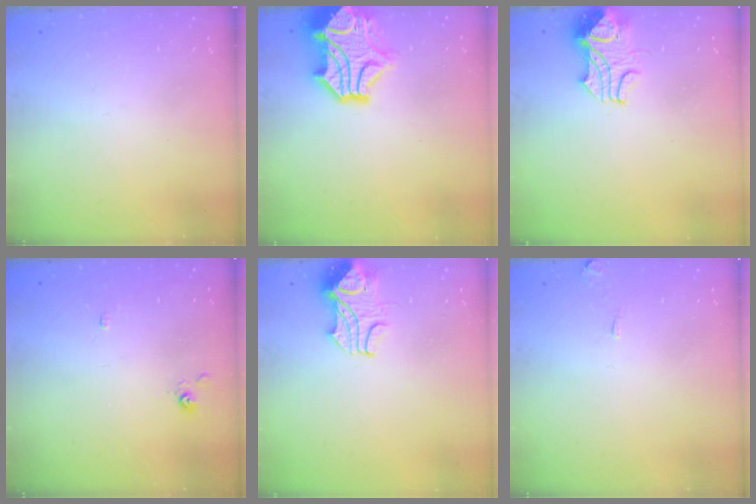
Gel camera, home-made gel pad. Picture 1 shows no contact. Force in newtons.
{"total": 7.4, "press": 7.1, "slide": 2.2}
{"total": 2.2, "press": 2.1, "slide": 0.7}
{"total": 3.7, "press": 3.7, "slide": 0.0}
{"total": 2.3, "press": 2.2, "slide": 0.8}
{"total": 1.1, "press": 1.0, "slide": 0.5}